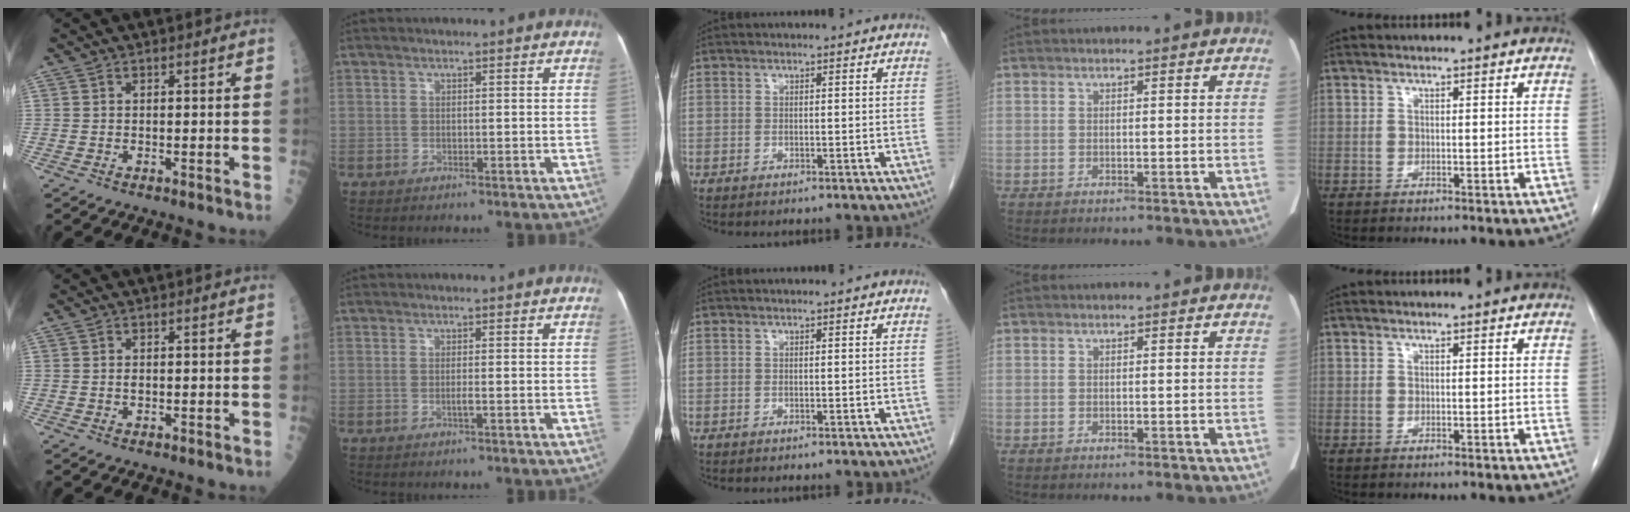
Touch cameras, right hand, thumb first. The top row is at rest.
{"thumb": {"total": 0.7, "force": [0.1, 0.4, 0.5], "torque": [-0.008, 0.001, 0.002]}, "index": {"total": 1.1, "force": [-0.4, 0.1, 1.0], "torque": [-0.021, 0.001, -0.008]}}